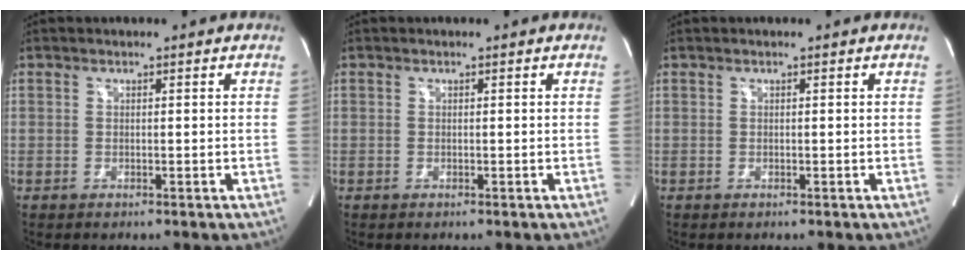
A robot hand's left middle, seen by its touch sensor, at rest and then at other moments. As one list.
[{"total": 0.0}, {"total": 0.0}]